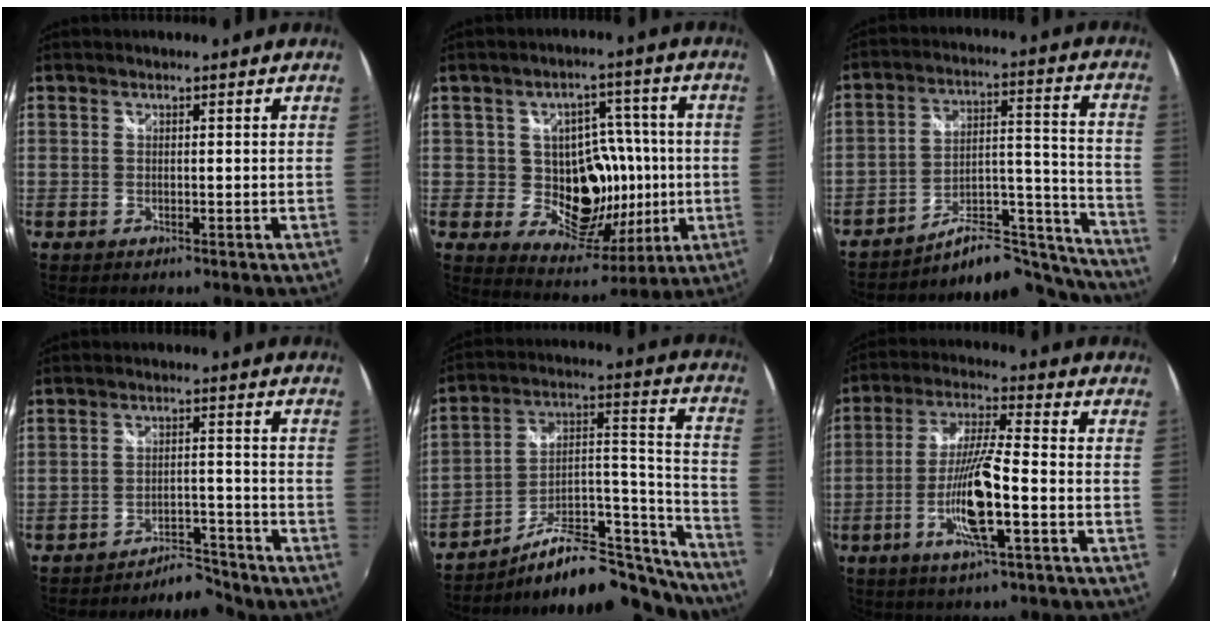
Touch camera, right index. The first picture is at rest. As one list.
[{"total": 13.6, "force": [-0.8, 11.4, 7.5], "torque": [-0.130, 0.009, 0.005]}, {"total": 19.9, "force": [-18.7, 4.9, 5.0], "torque": [-0.049, 0.055, -0.260]}, {"total": 5.8, "force": [-5.6, 1.3, 0.6], "torque": [-0.019, 0.013, -0.083]}, {"total": 25.2, "force": [-20.5, 7.8, 12.3], "torque": [-0.136, 0.042, -0.294]}, {"total": 11.6, "force": [-4.0, 0.8, 10.9], "torque": [-0.219, -0.007, -0.077]}]